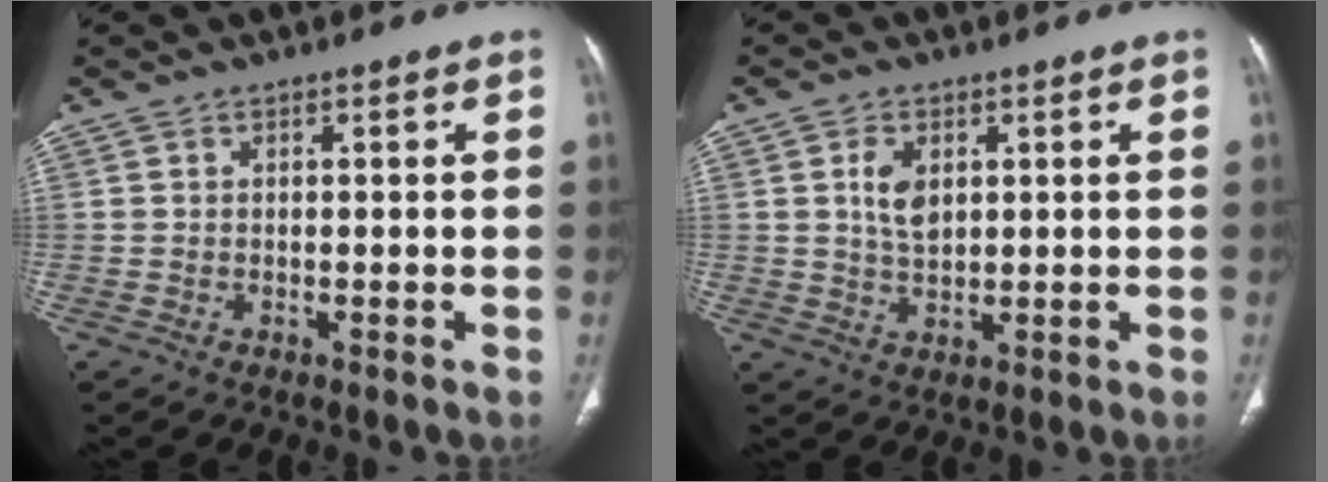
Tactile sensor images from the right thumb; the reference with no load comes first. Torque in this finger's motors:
{"motor_torque": [0.82, 0.64, 0.69, -0.44, 0.03]}